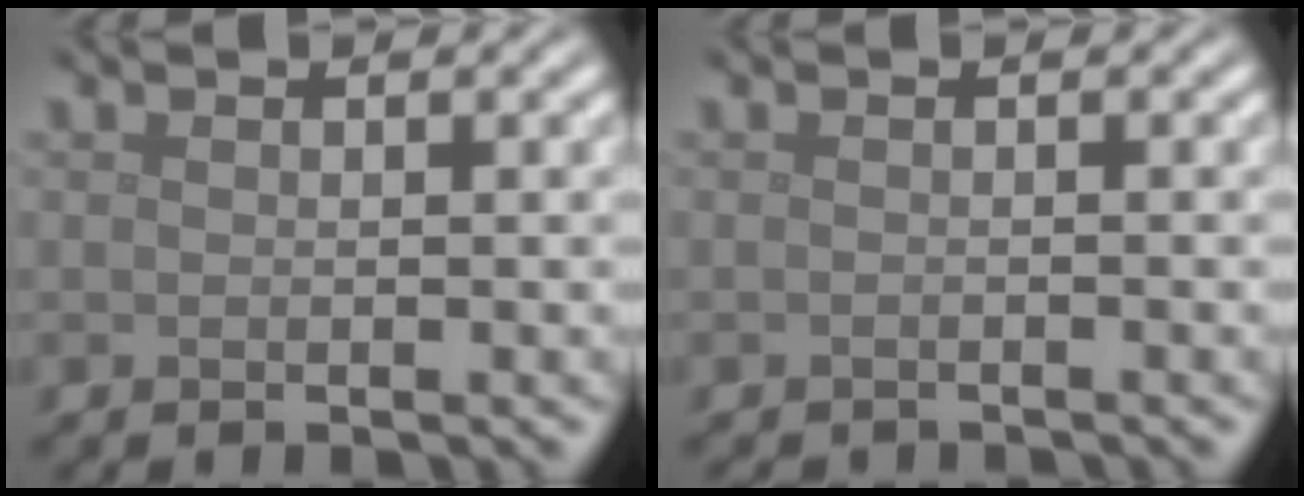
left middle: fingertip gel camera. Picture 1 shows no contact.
{"total": 1.3, "force": [-1.3, 0.1, 0.1], "torque": [0.005, -0.006, -0.020]}